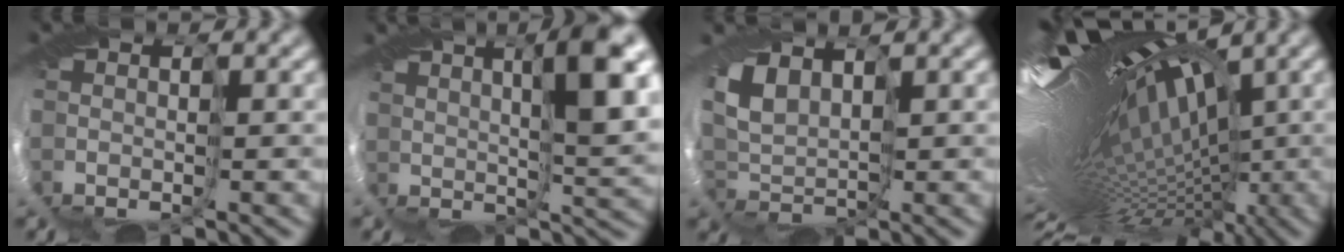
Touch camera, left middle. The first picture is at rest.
{"total": 7.6, "force": [3.1, 1.2, 6.8], "torque": [-0.100, 0.009, 0.051]}
{"total": 2.6, "force": [1.6, 1.4, 1.5], "torque": [-0.047, 0.002, 0.028]}
{"total": 17.7, "force": [2.3, 6.1, 16.4], "torque": [-0.230, 0.024, 0.044]}